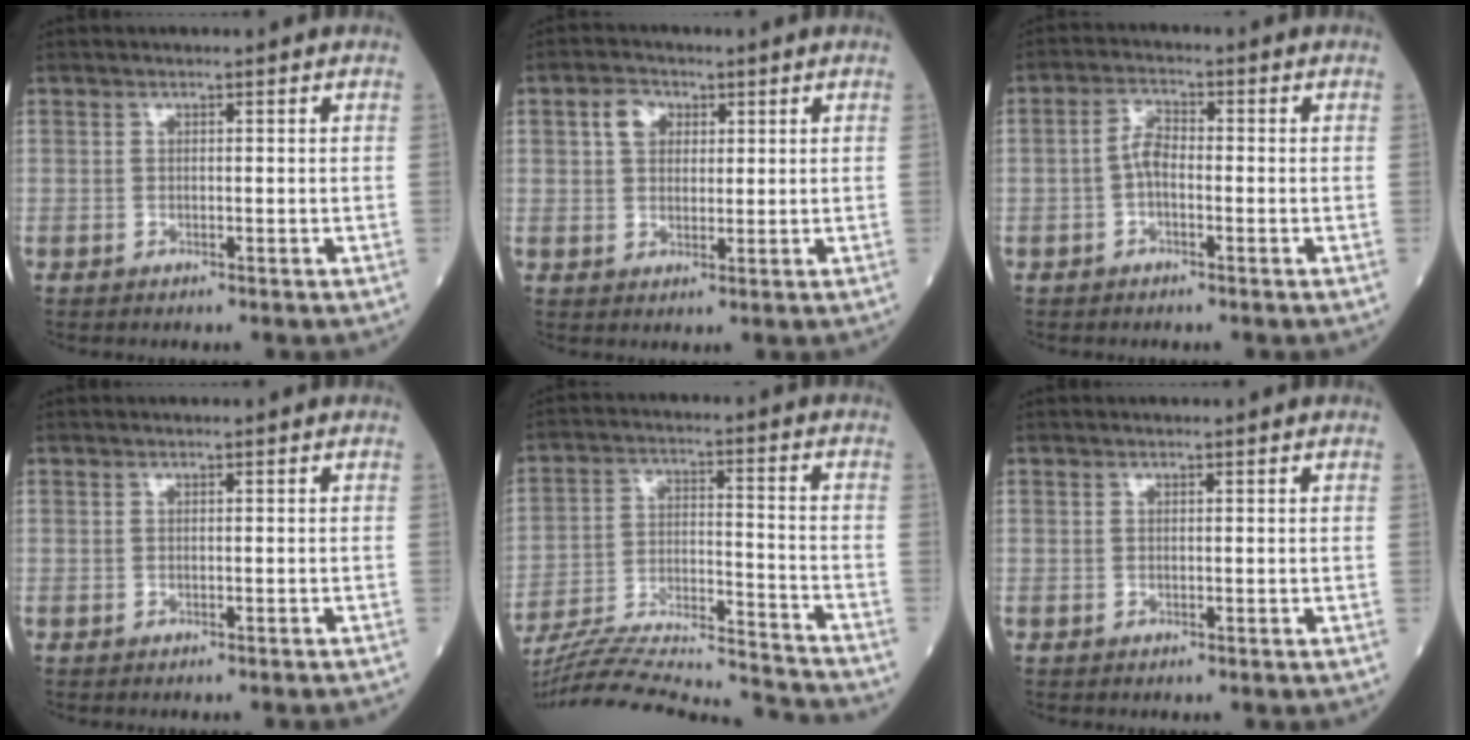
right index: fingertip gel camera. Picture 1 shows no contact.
{"total": 4.0, "force": [1.6, 2.9, 2.3], "torque": [-0.044, 0.011, 0.031]}
{"total": 3.3, "force": [-0.7, 1.4, 2.9], "torque": [-0.054, 0.009, -0.017]}
{"total": 1.0, "force": [-0.9, -0.2, 0.5], "torque": [-0.004, 0.004, -0.012]}
{"total": 24.2, "force": [-22.9, 0.6, 7.9], "torque": [-0.143, -0.013, -0.350]}
{"total": 0.0}